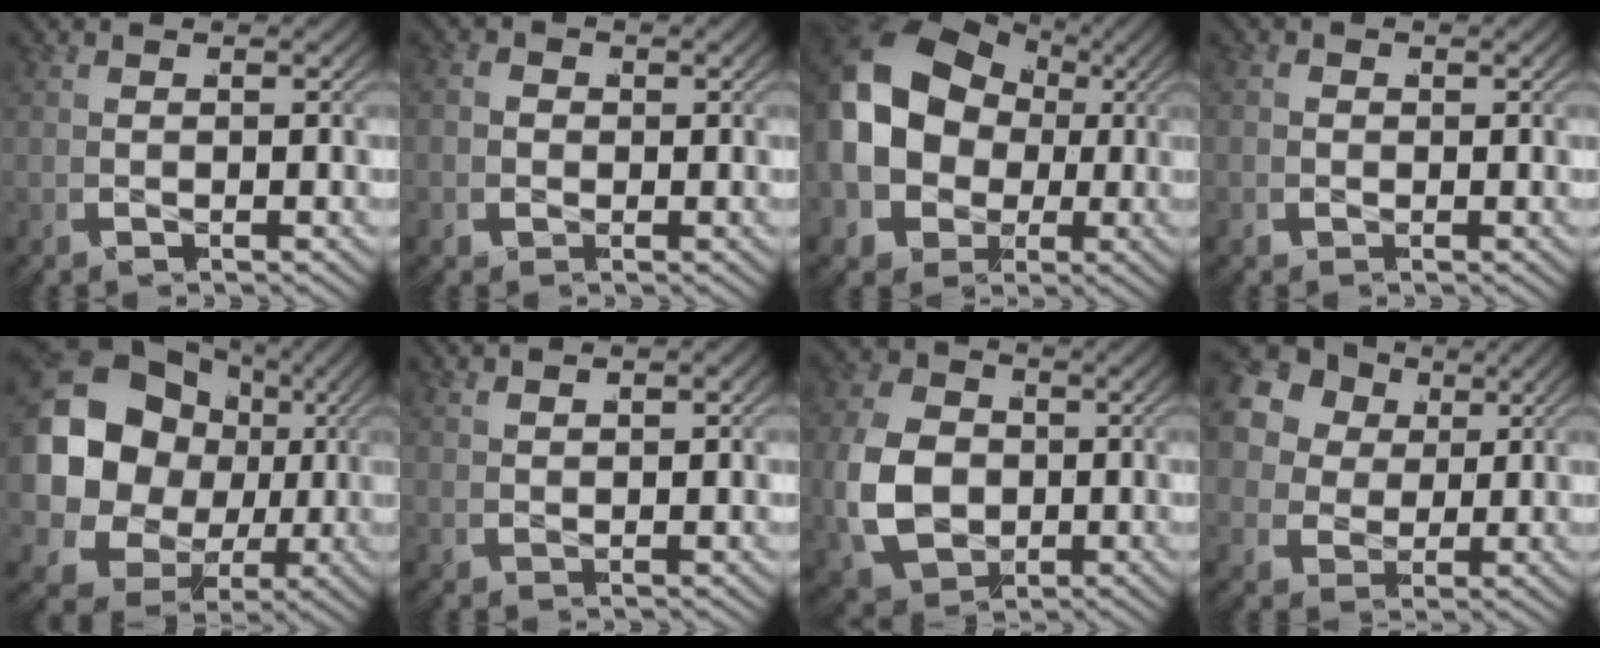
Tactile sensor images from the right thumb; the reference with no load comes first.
{"total": 1.7, "force": [-0.2, 1.5, 0.6], "torque": [-0.012, -0.005, -0.005]}
{"total": 15.4, "force": [0.6, 11.9, 9.8], "torque": [-0.237, -0.026, 0.019]}
{"total": 0.7, "force": [-0.2, 0.7, 0.2], "torque": [-0.003, -0.003, -0.004]}
{"total": 18.0, "force": [0.5, 14.1, 11.2], "torque": [-0.265, -0.025, 0.010]}
{"total": 1.0, "force": [0.7, -0.8, -0.1], "torque": [0.011, 0.010, 0.014]}
{"total": 11.4, "force": [-0.9, 9.0, 6.9], "torque": [-0.177, -0.044, 0.004]}
{"total": 11.9, "force": [3.7, 9.5, 6.1], "torque": [-0.139, 0.010, 0.044]}